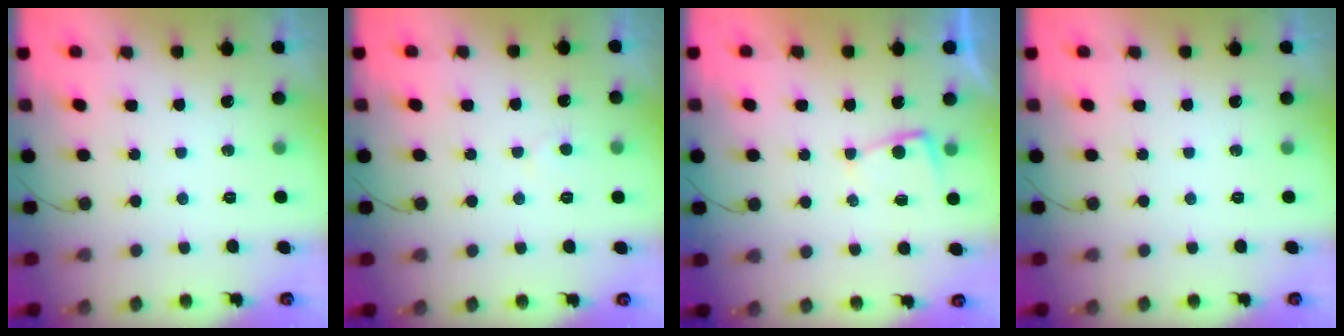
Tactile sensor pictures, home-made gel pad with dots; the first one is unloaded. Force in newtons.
{"total": 3.0, "press": 3.0, "slide": 0.3}
{"total": 2.0, "press": 2.0, "slide": 0.4}
{"total": 0.0}